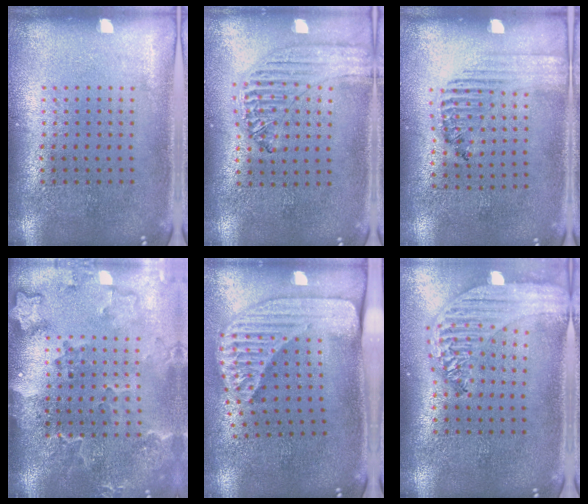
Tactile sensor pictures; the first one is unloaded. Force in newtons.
{"total": 1.2, "press": 1.2, "slide": 0.1}
{"total": 1.4, "press": 1.1, "slide": 0.9}
{"total": 2.9, "press": 2.3, "slide": 1.8}
{"total": 2.5, "press": 1.7, "slide": 1.8}
{"total": 2.4, "press": 2.1, "slide": 1.1}